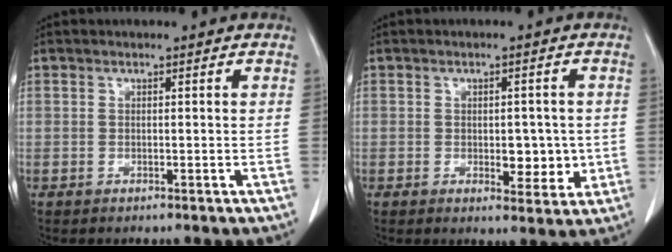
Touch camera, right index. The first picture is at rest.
{"total": 5.1, "force": [-0.5, 2.8, 4.3], "torque": [-0.046, -0.004, 0.000]}